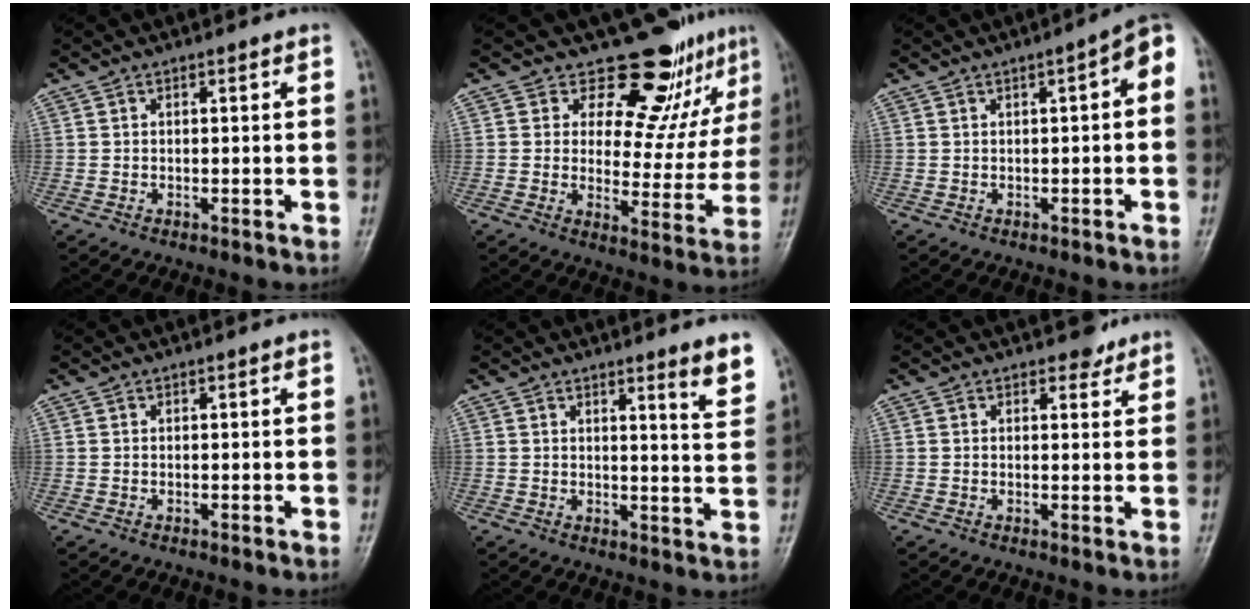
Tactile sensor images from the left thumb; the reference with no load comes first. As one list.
[{"total": 13.2, "force": [10.8, 6.1, 4.5], "torque": [-0.005, -0.086, 0.134]}, {"total": 4.8, "force": [0.2, 1.5, 4.5], "torque": [-0.051, 0.022, -0.006]}, {"total": 0.0}, {"total": 5.3, "force": [3.9, 0.2, 3.6], "torque": [-0.037, -0.035, 0.047]}, {"total": 2.0, "force": [1.6, 1.1, 0.2], "torque": [0.016, -0.009, 0.017]}]